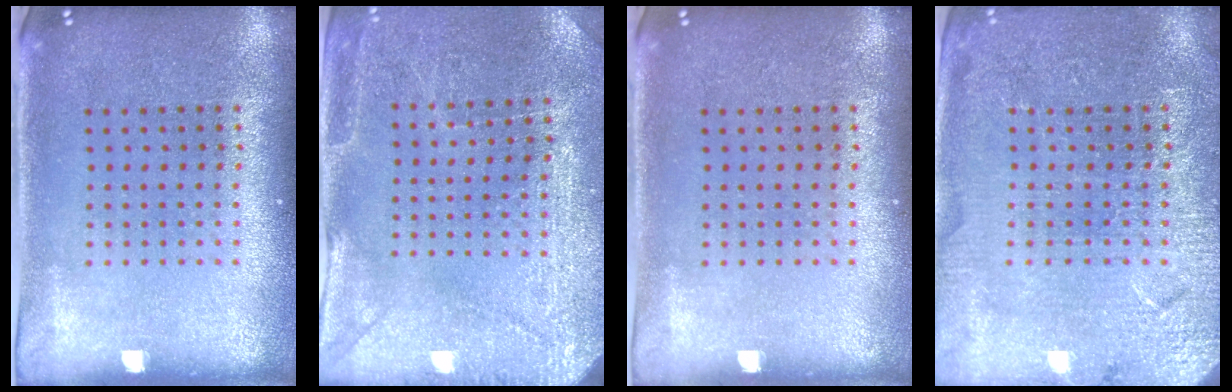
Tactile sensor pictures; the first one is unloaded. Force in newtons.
{"total": 2.9, "press": 2.8, "slide": 0.5}
{"total": 0.0}
{"total": 3.3, "press": 3.2, "slide": 0.6}